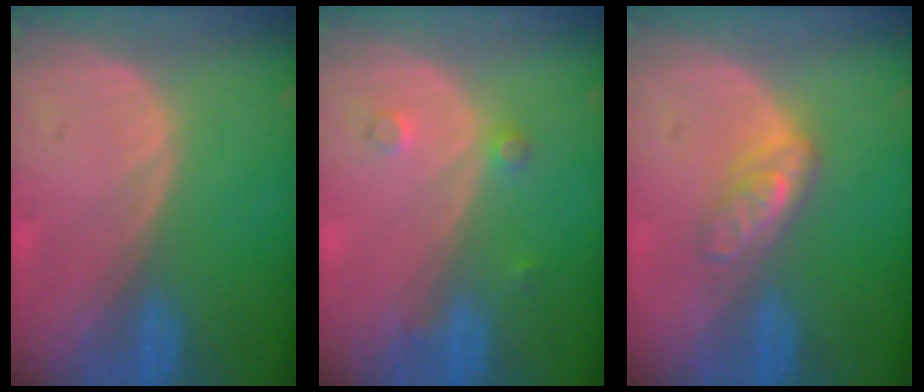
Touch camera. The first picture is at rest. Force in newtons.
{"total": 2.0, "press": 2.0, "slide": 0.2}
{"total": 4.8, "press": 4.2, "slide": 2.3}